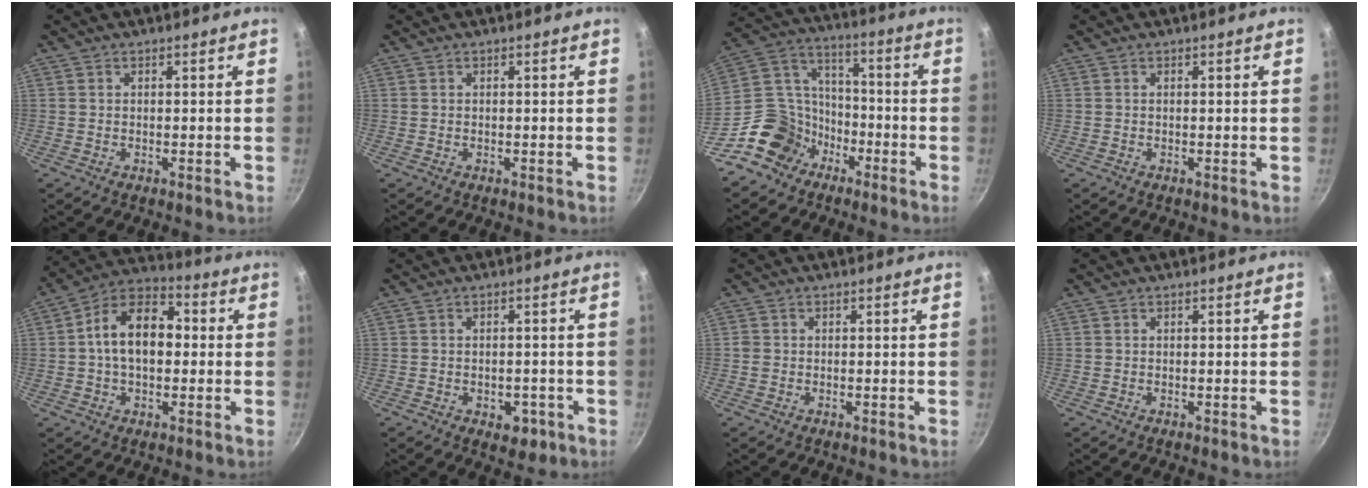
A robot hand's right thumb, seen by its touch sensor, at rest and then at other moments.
{"total": 0.0}
{"total": 14.8, "force": [-8.7, 10.9, 5.0], "torque": [-0.046, 0.082, -0.171]}
{"total": 0.0}
{"total": 13.9, "force": [0.8, 9.0, 10.5], "torque": [-0.142, 0.035, -0.008]}
{"total": 3.5, "force": [-1.6, 2.2, 2.2], "torque": [-0.016, 0.010, -0.014]}
{"total": 1.1, "force": [-0.2, 1.0, 0.4], "torque": [-0.007, 0.002, -0.006]}
{"total": 0.0}